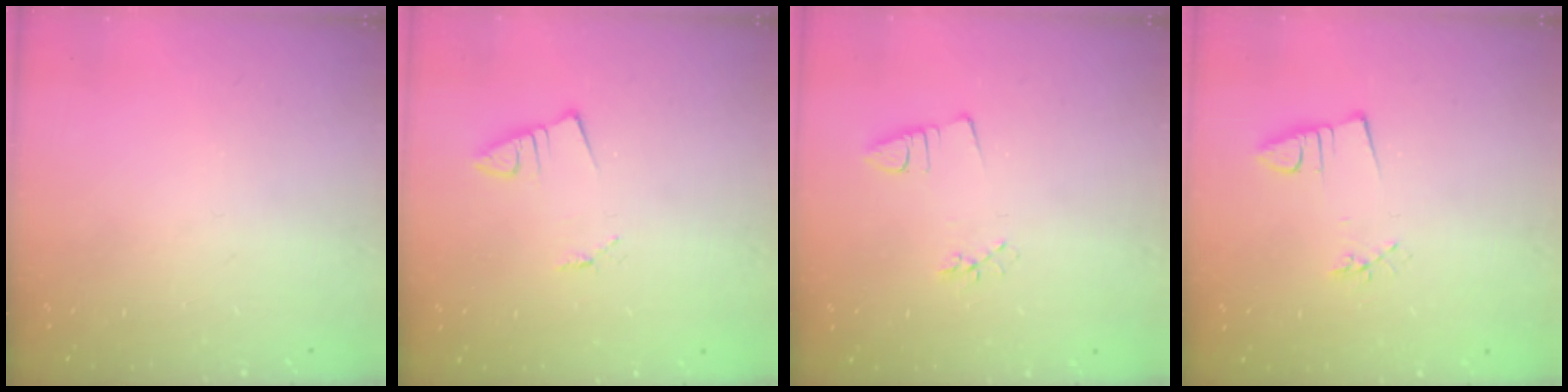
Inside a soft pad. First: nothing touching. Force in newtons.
{"total": 1.3, "press": 1.3, "slide": 0.1}
{"total": 2.3, "press": 1.7, "slide": 1.5}
{"total": 2.6, "press": 0.9, "slide": 2.4}